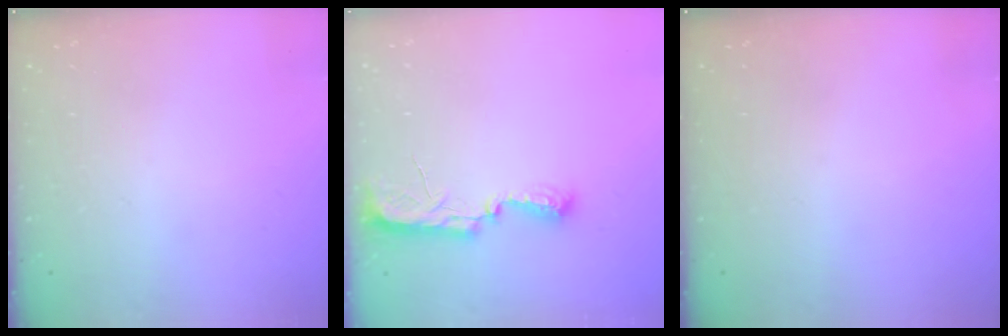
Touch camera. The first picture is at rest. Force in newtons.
{"total": 8.1, "press": 8.1, "slide": 1.0}
{"total": 0.0}